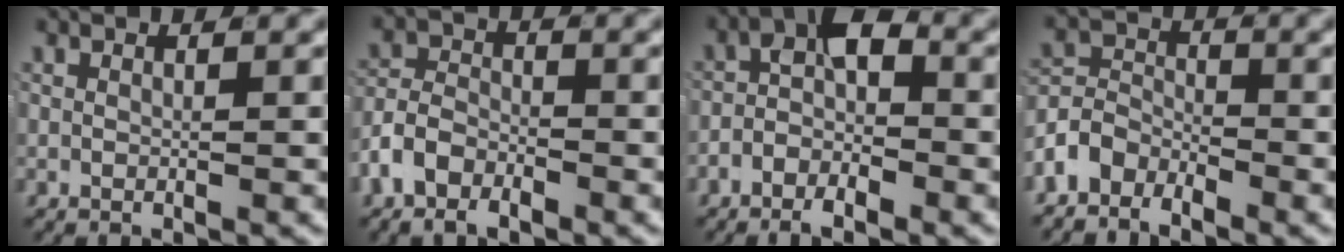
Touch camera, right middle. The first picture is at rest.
{"total": 4.2, "force": [-2.3, 2.9, 2.0], "torque": [-0.031, 0.001, -0.048]}
{"total": 5.0, "force": [-2.1, 2.6, 3.7], "torque": [-0.054, 0.000, -0.045]}
{"total": 5.2, "force": [-3.1, 3.8, 1.7], "torque": [-0.036, -0.020, -0.057]}